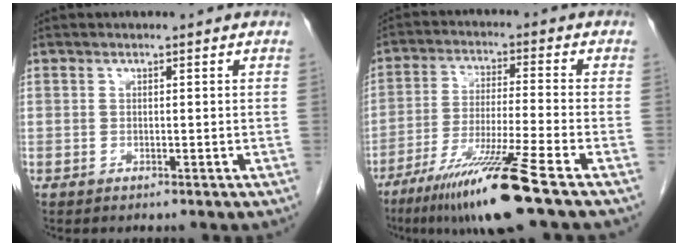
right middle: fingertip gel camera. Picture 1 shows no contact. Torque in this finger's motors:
{"motor_torque": [1.20, -0.94, 0.36, 0.20]}